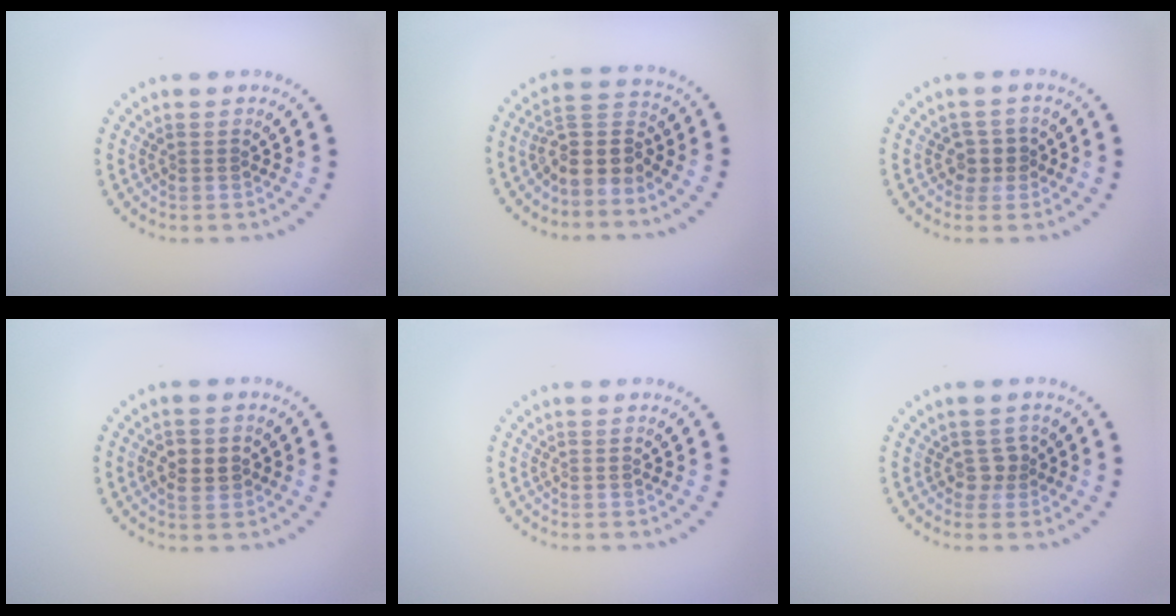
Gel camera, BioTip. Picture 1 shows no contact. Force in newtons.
{"total": 3.7, "press": 2.9, "slide": 2.4}
{"total": 1.8, "press": 1.4, "slide": 1.1}
{"total": 2.5, "press": 2.5, "slide": 0.3}
{"total": 0.0}
{"total": 1.3, "press": 1.0, "slide": 0.9}